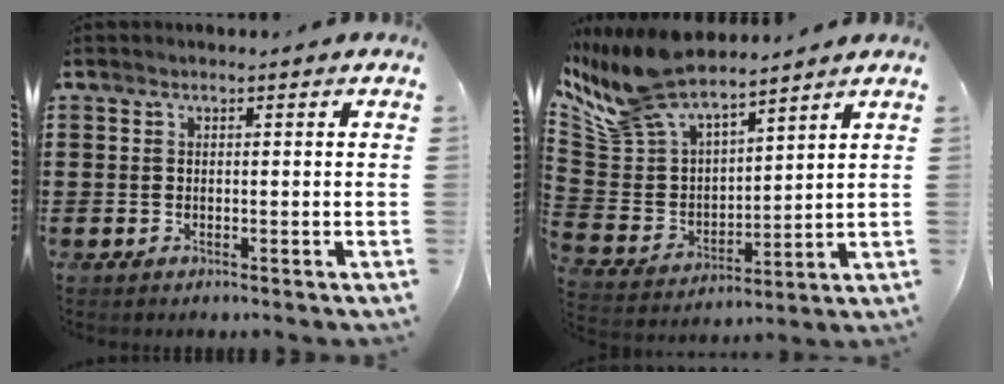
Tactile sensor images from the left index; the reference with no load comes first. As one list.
[{"total": 11.8, "force": [10.7, 3.1, 4.0], "torque": [-0.126, -0.056, 0.192]}]